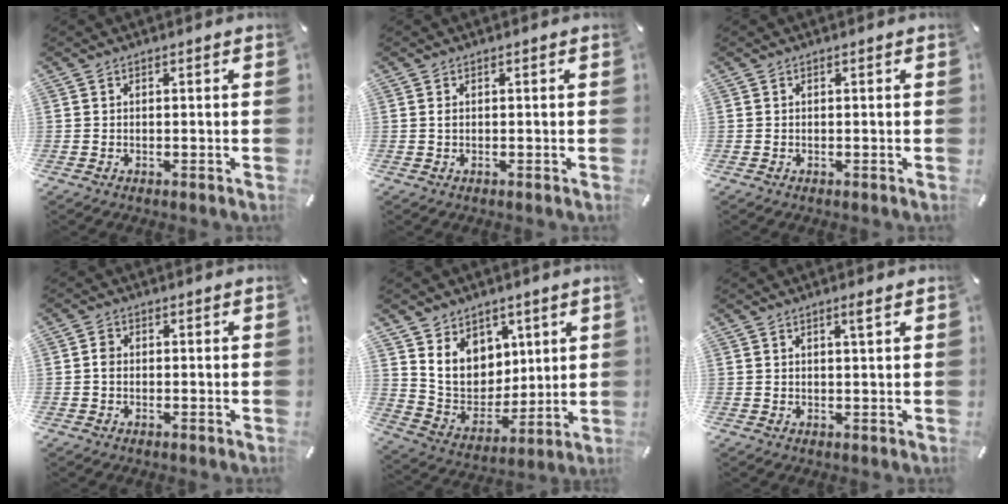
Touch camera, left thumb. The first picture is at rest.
{"total": 0.6, "force": [0.1, 0.3, 0.5], "torque": [-0.011, 0.001, 0.000]}
{"total": 0.0}
{"total": 1.5, "force": [-0.1, 1.2, 0.9], "torque": [-0.017, 0.005, -0.004]}
{"total": 12.2, "force": [5.2, 10.4, 3.9], "torque": [-0.081, -0.038, 0.110]}
{"total": 2.0, "force": [1.1, 0.4, 1.6], "torque": [-0.034, 0.001, 0.019]}